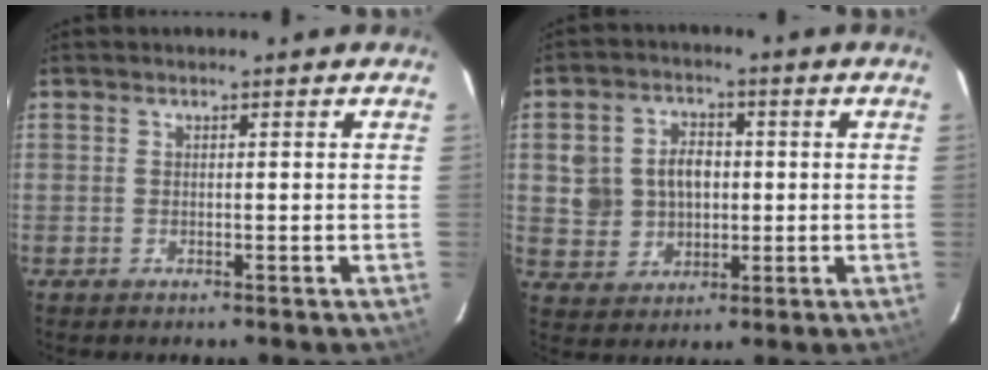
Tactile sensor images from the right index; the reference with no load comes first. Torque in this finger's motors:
{"motor_torque": [0.46, 0.19, 0.18, 0.08]}